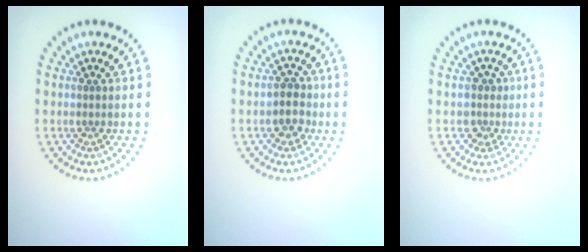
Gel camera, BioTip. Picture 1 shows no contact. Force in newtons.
{"total": 2.5, "press": 2.3, "slide": 0.8}
{"total": 1.9, "press": 1.6, "slide": 1.0}